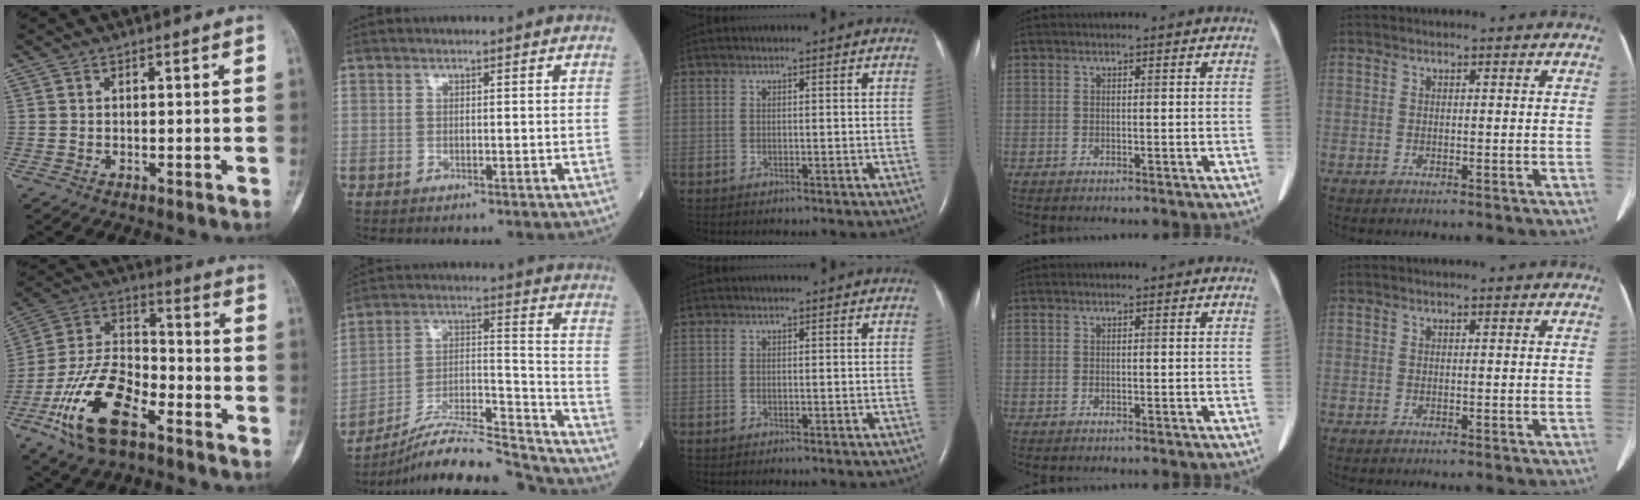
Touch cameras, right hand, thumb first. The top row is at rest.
{"thumb": {"total": 18.3, "force": [-9.3, 8.7, 13.2], "torque": [-0.248, 0.053, -0.178]}, "index": {"total": 19.9, "force": [-18.7, -0.2, 6.9], "torque": [-0.130, 0.006, -0.312]}}